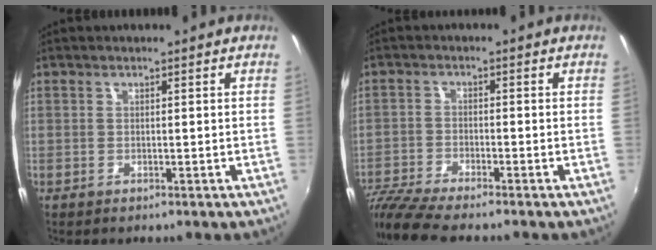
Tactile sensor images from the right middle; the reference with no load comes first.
{"total": 8.0, "force": [-7.4, 0.2, 3.1], "torque": [-0.085, -0.026, -0.143]}